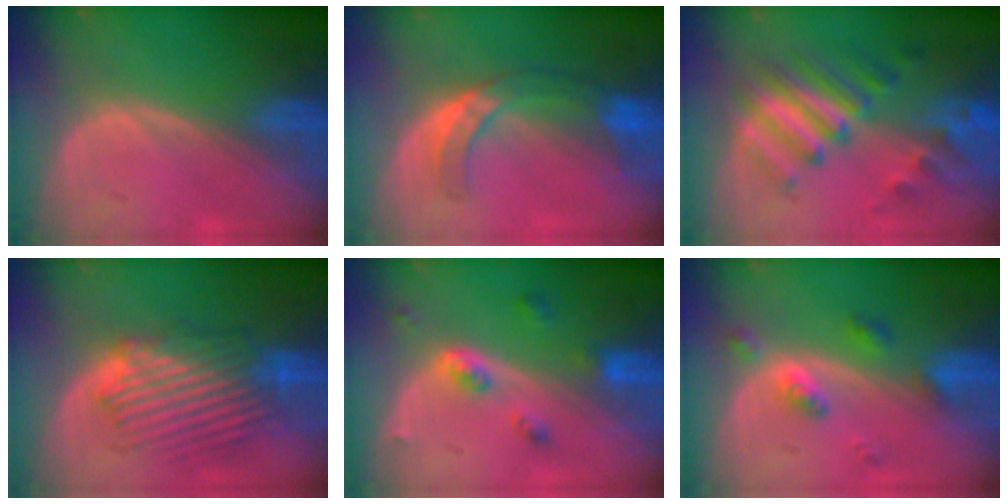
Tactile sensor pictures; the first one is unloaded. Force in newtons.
{"total": 7.3, "press": 6.3, "slide": 3.6}
{"total": 9.4, "press": 8.3, "slide": 4.3}
{"total": 8.9, "press": 8.6, "slide": 2.2}
{"total": 4.3, "press": 3.9, "slide": 1.7}
{"total": 4.4, "press": 4.0, "slide": 1.7}